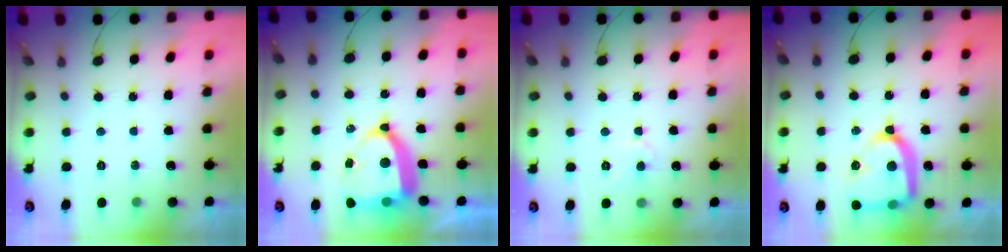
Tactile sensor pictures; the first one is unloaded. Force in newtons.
{"total": 14.4, "press": 14.3, "slide": 1.4}
{"total": 4.7, "press": 4.6, "slide": 0.5}
{"total": 20.3, "press": 20.2, "slide": 2.1}